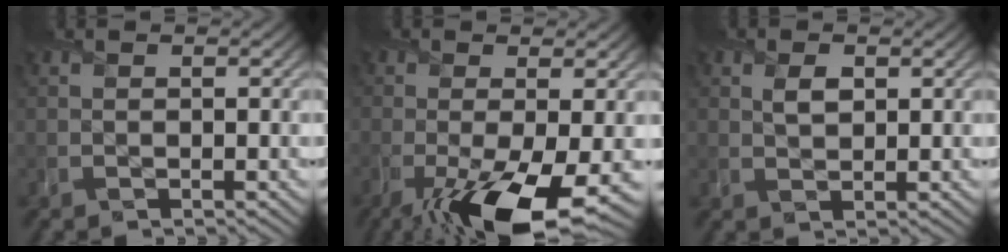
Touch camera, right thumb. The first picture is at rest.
{"total": 11.3, "force": [-4.9, 3.4, 9.6], "torque": [-0.178, -0.031, -0.078]}
{"total": 2.0, "force": [0.9, 1.2, 1.3], "torque": [-0.027, -0.002, 0.016]}